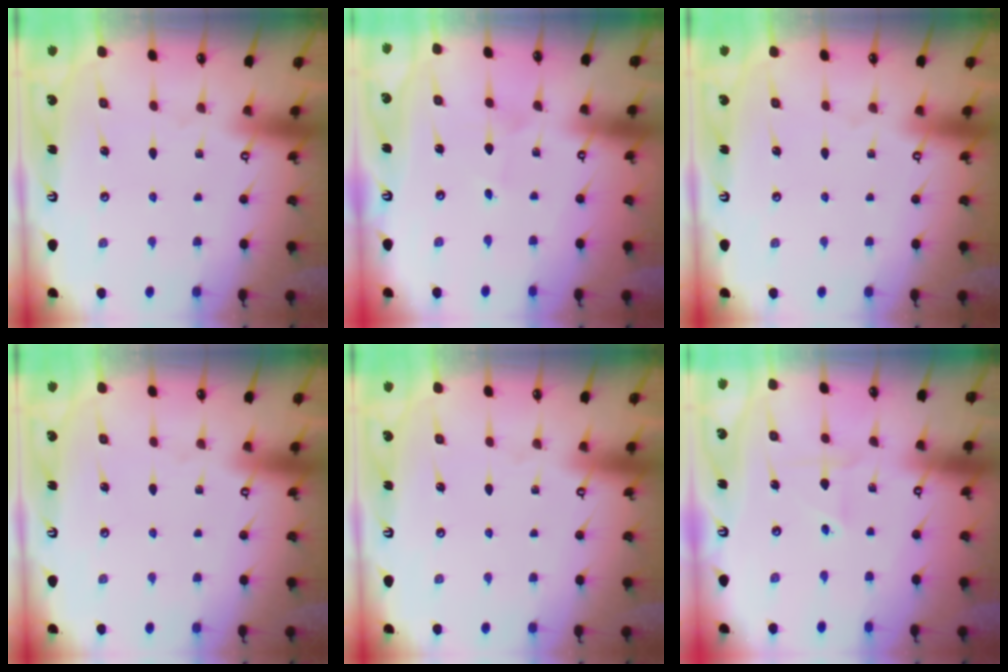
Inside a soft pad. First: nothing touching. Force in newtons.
{"total": 1.9, "press": 1.9, "slide": 0.2}
{"total": 0.0}
{"total": 0.0}
{"total": 0.0}
{"total": 2.0, "press": 2.0, "slide": 0.5}